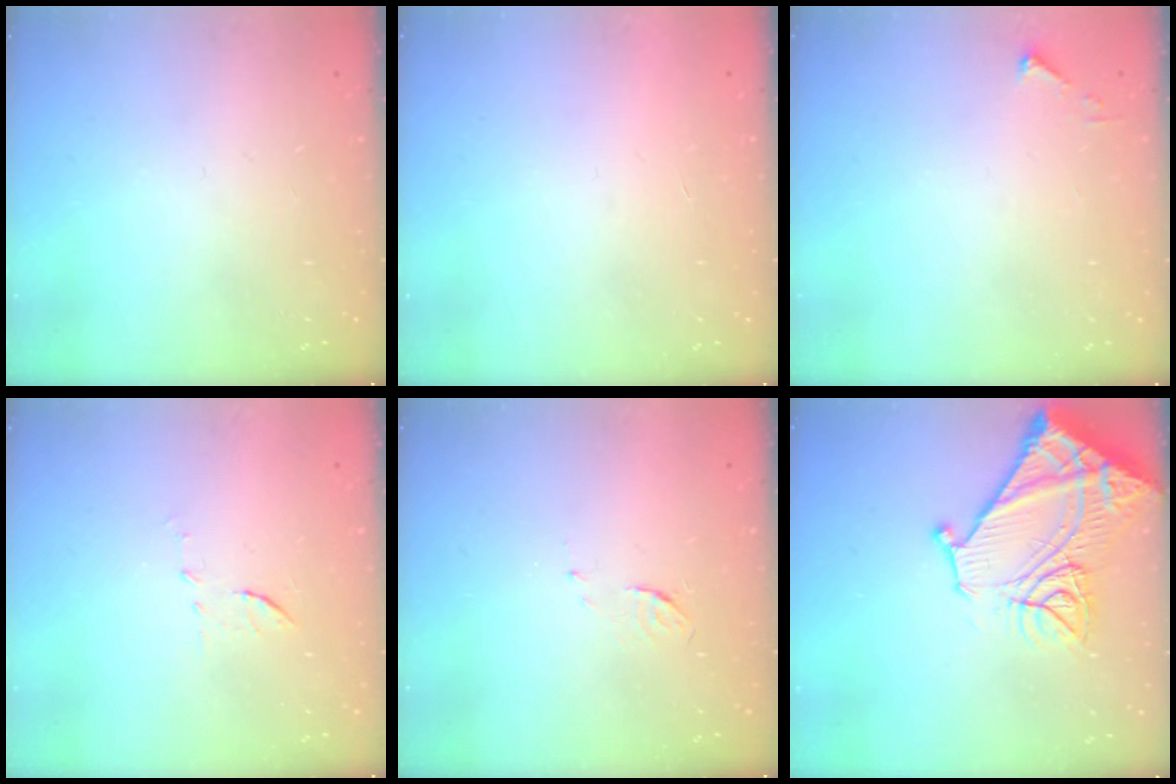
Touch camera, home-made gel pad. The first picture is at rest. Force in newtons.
{"total": 1.7, "press": 1.7, "slide": 0.1}
{"total": 2.7, "press": 2.7, "slide": 0.3}
{"total": 5.7, "press": 5.6, "slide": 1.3}
{"total": 3.9, "press": 3.9, "slide": 0.4}
{"total": 22.0, "press": 21.8, "slide": 2.5}